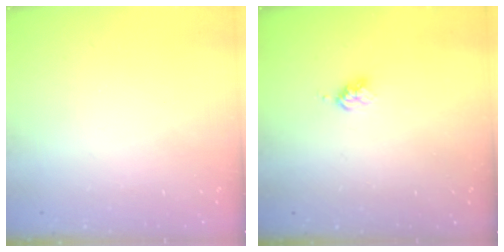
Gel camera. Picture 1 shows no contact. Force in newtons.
{"total": 3.6, "press": 3.5, "slide": 0.4}